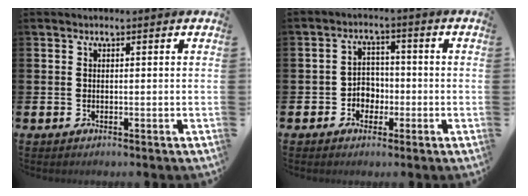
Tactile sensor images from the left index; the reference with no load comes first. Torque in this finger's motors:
{"motor_torque": [0.12, 0.18, 0.06, 0.01]}